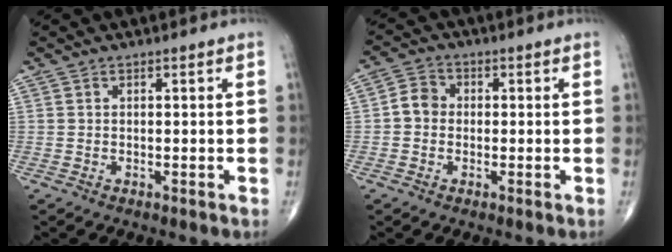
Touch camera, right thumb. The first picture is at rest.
{"total": 3.9, "force": [-0.4, 3.4, 1.9], "torque": [-0.023, 0.013, -0.016]}